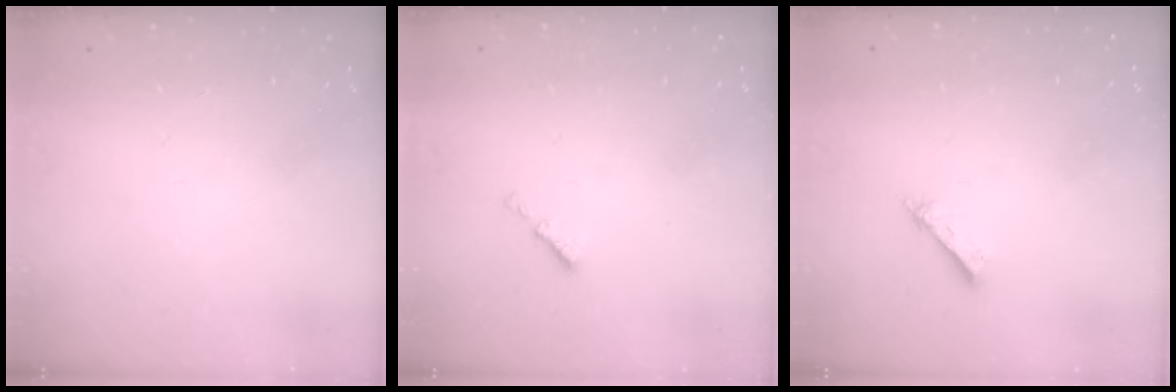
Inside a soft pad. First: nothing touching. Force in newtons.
{"total": 0.0}
{"total": 1.5, "press": 1.5, "slide": 0.2}